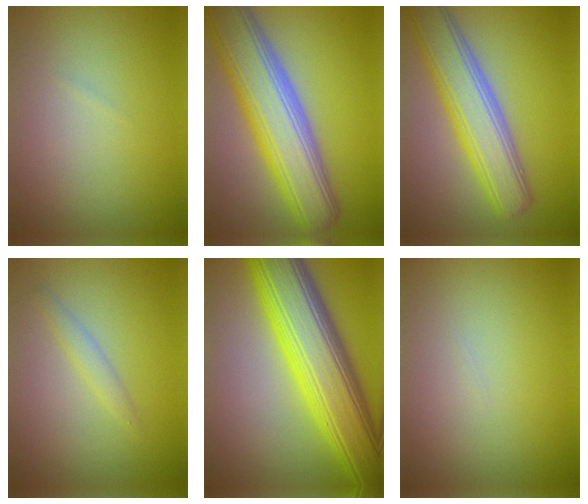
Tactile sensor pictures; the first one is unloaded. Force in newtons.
{"total": 10.5, "press": 10.5, "slide": 0.4}
{"total": 7.3, "press": 7.3, "slide": 0.4}
{"total": 1.3, "press": 1.3, "slide": 0.0}
{"total": 12.2, "press": 12.2, "slide": 0.3}
{"total": 0.0}